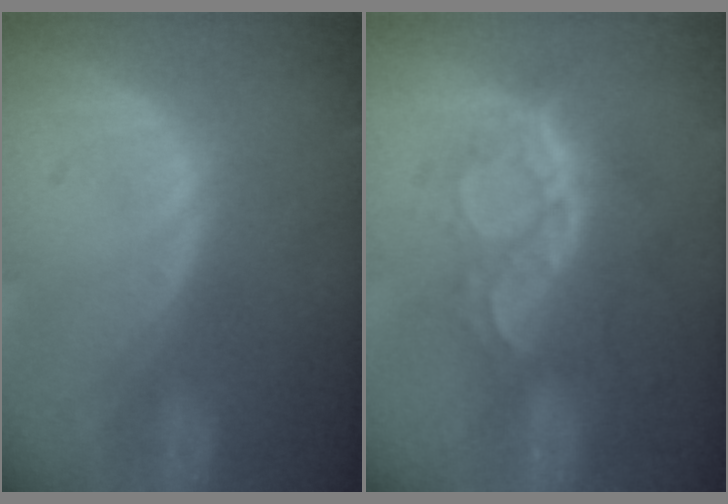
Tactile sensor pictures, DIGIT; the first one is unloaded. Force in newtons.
{"total": 9.4, "press": 8.0, "slide": 5.0}